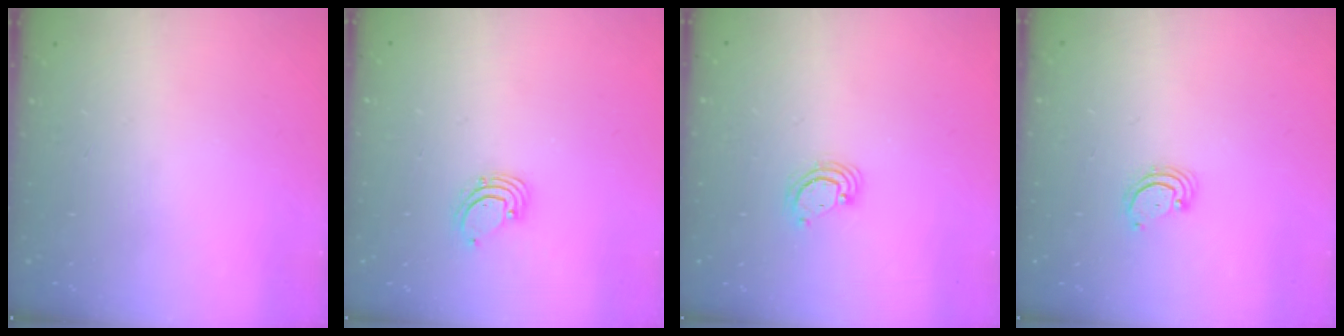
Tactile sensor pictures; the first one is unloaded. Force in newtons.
{"total": 1.6, "press": 1.6, "slide": 0.1}
{"total": 3.7, "press": 3.7, "slide": 0.4}
{"total": 2.8, "press": 2.8, "slide": 0.2}